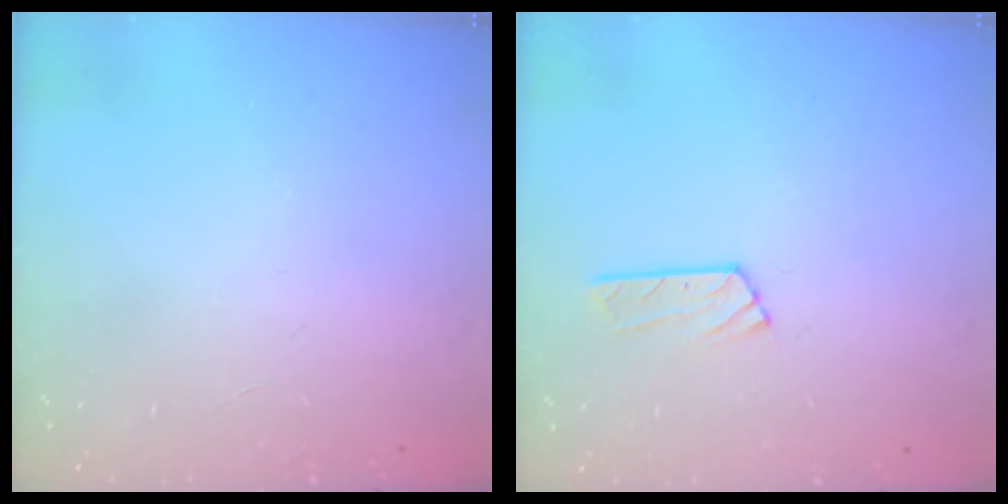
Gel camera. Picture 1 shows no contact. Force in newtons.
{"total": 3.3, "press": 3.2, "slide": 0.4}